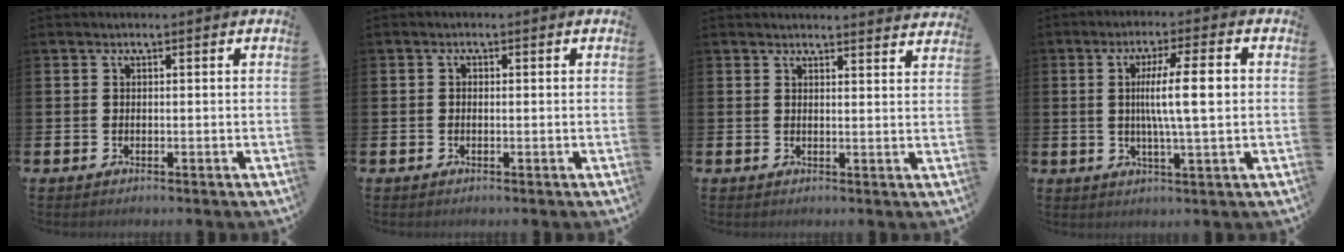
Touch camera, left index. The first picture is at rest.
{"total": 0.5, "force": [-0.1, 0.4, 0.2], "torque": [-0.008, 0.005, -0.003]}
{"total": 2.6, "force": [2.6, -0.1, -0.2], "torque": [0.009, -0.020, 0.046]}
{"total": 7.7, "force": [0.7, 0.8, 7.6], "torque": [-0.126, -0.004, 0.004]}